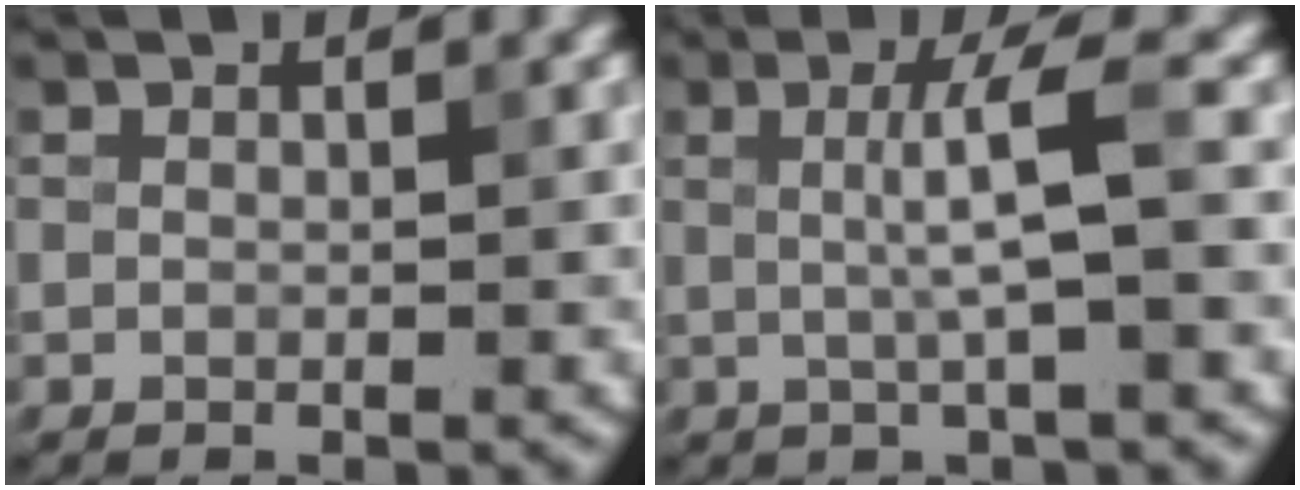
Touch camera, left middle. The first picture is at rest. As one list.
[{"total": 3.6, "force": [0.1, 0.2, 3.6], "torque": [-0.067, 0.008, 0.002]}]